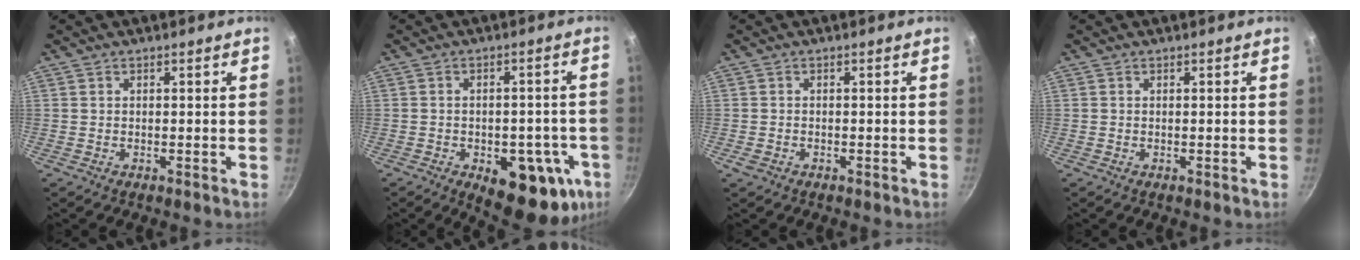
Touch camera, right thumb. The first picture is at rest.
{"total": 17.0, "force": [-6.3, 8.8, 13.1], "torque": [-0.117, 0.008, -0.074]}
{"total": 1.3, "force": [-0.6, 0.9, 0.7], "torque": [-0.016, 0.003, -0.010]}
{"total": 0.0}